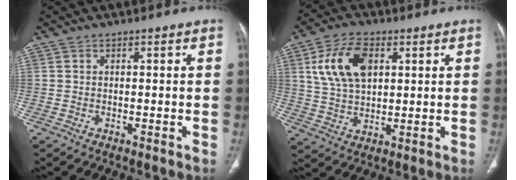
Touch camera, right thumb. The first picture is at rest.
{"total": 12.2, "force": [3.9, 7.2, 9.0], "torque": [-0.161, -0.003, 0.077]}